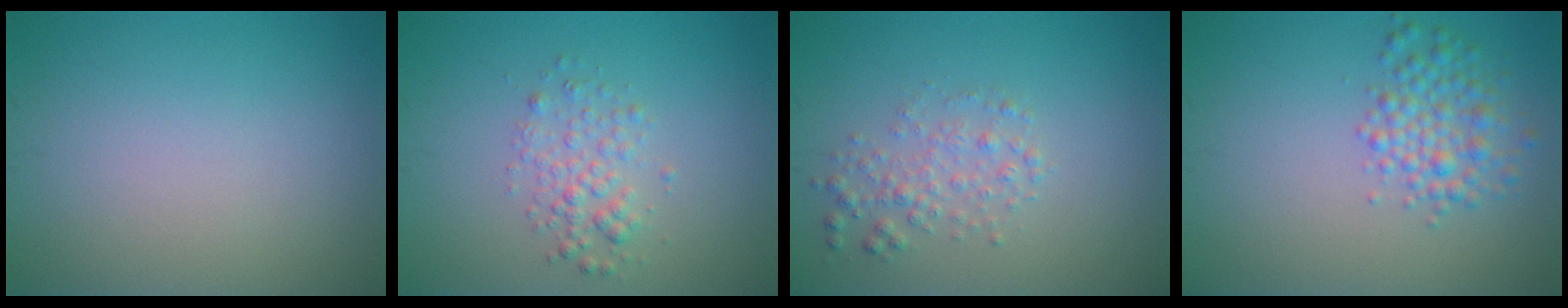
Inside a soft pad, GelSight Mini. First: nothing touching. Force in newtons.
{"total": 2.2, "press": 2.2, "slide": 0.1}
{"total": 2.1, "press": 2.1, "slide": 0.0}
{"total": 3.2, "press": 3.2, "slide": 0.0}